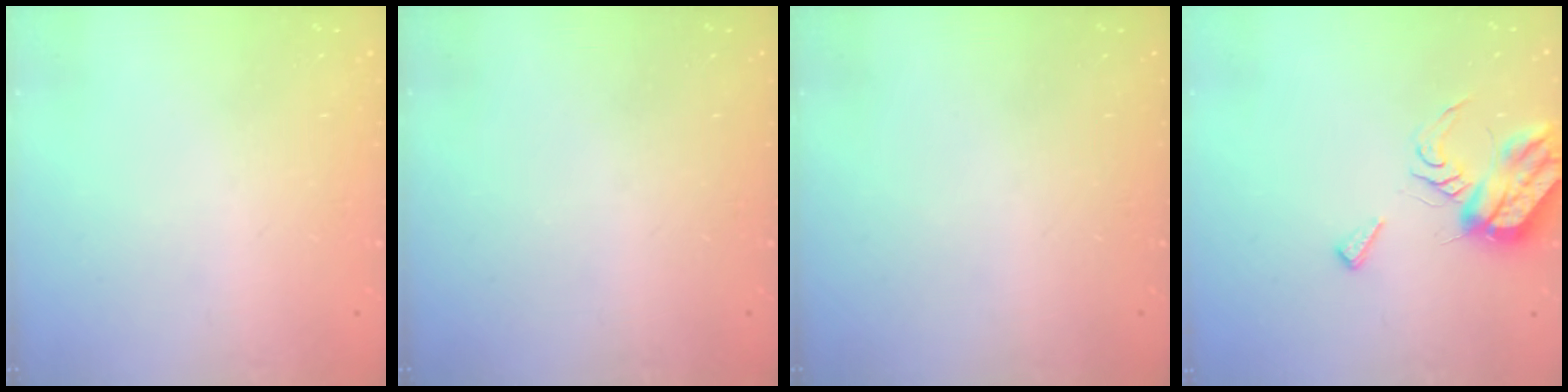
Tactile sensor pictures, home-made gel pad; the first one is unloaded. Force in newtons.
{"total": 0.0}
{"total": 0.0}
{"total": 9.1, "press": 9.1, "slide": 0.6}